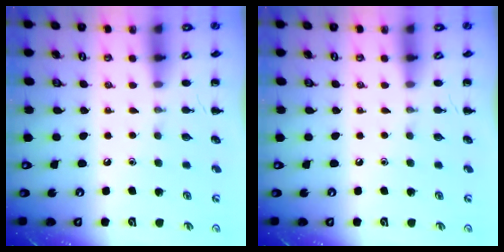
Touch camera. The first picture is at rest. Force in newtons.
{"total": 0.0}